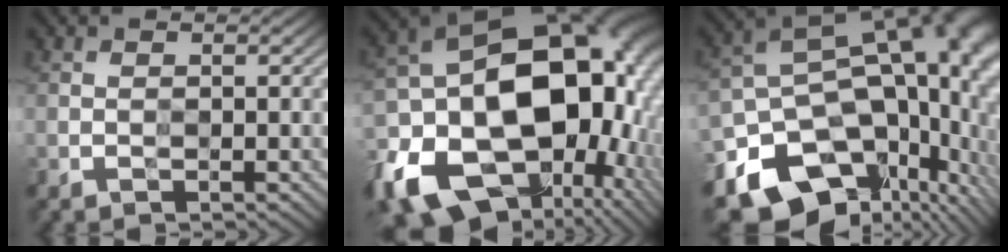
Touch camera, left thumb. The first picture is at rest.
{"total": 23.7, "force": [-5.4, 16.2, 16.4], "torque": [-0.331, -0.038, -0.073]}
{"total": 19.5, "force": [-6.6, 13.1, 12.9], "torque": [-0.207, -0.038, -0.073]}